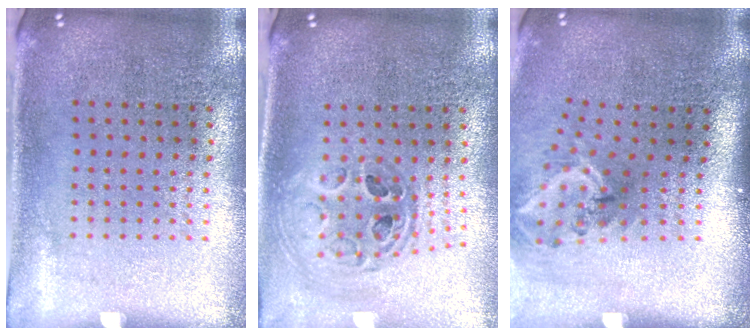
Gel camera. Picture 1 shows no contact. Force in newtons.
{"total": 0.9, "press": 0.9, "slide": 0.2}
{"total": 2.1, "press": 1.3, "slide": 1.6}